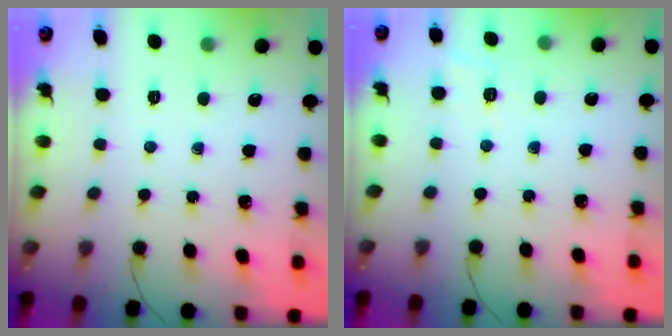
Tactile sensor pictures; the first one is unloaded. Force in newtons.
{"total": 2.0, "press": 1.3, "slide": 1.6}